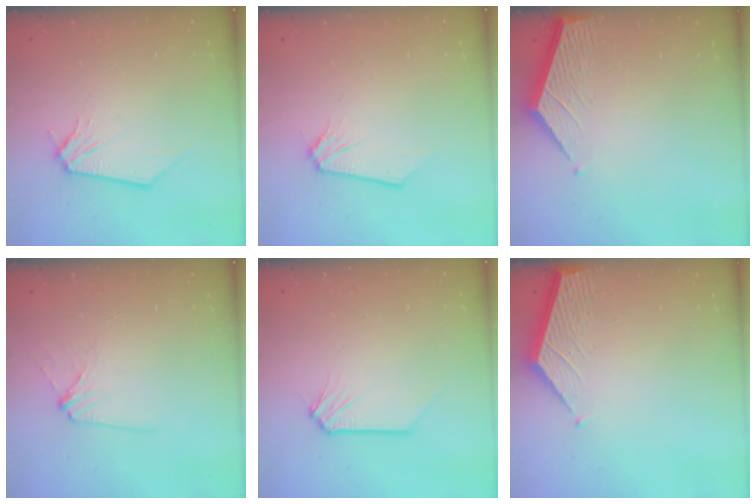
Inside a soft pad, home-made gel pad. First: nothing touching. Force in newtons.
{"total": 0.0}
{"total": 3.7, "press": 3.7, "slide": 0.3}
{"total": 3.2, "press": 3.2, "slide": 0.3}
{"total": 0.0}
{"total": 2.2, "press": 2.2, "slide": 0.2}